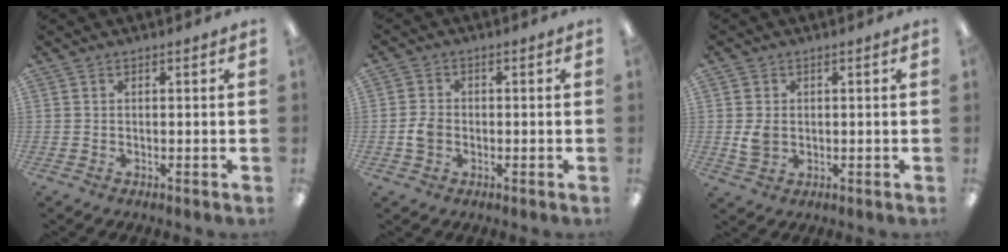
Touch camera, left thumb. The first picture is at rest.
{"total": 3.6, "force": [-0.8, 2.9, 2.0], "torque": [-0.034, 0.007, -0.013]}
{"total": 3.7, "force": [0.1, 3.1, 2.0], "torque": [-0.029, 0.003, 0.001]}